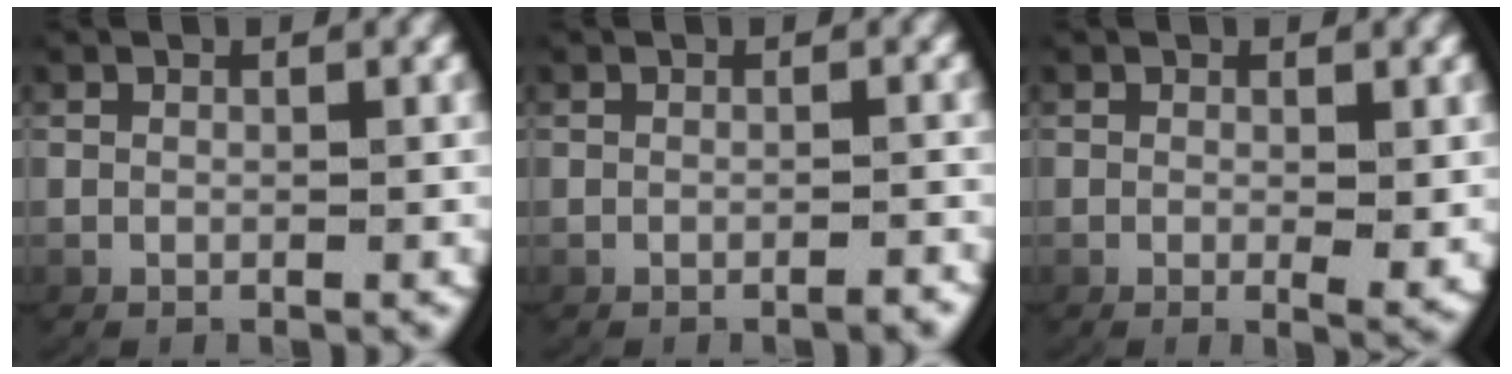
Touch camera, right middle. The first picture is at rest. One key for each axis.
{"total": 0.9, "fx": -0.8, "fy": -0.2, "fz": 0.1, "tx": -0.003, "ty": 0.005, "tz": -0.014}
{"total": 1.2, "fx": -0.1, "fy": 0.4, "fz": 1.2, "tx": -0.019, "ty": -0.009, "tz": 0.001}